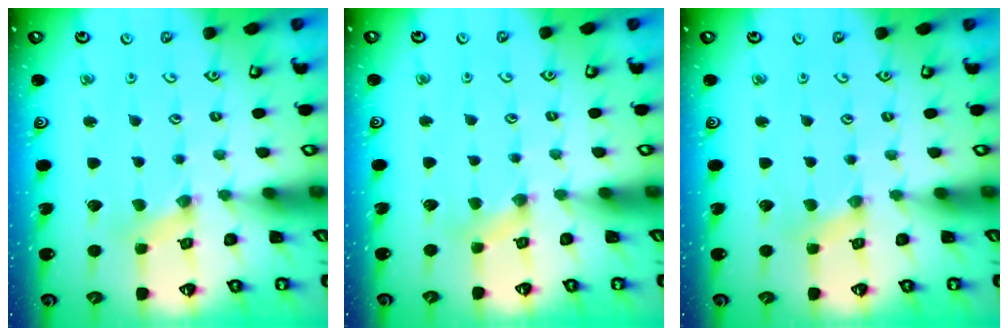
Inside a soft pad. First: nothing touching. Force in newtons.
{"total": 2.8, "press": 2.8, "slide": 0.4}
{"total": 0.5, "press": 0.5, "slide": 0.2}